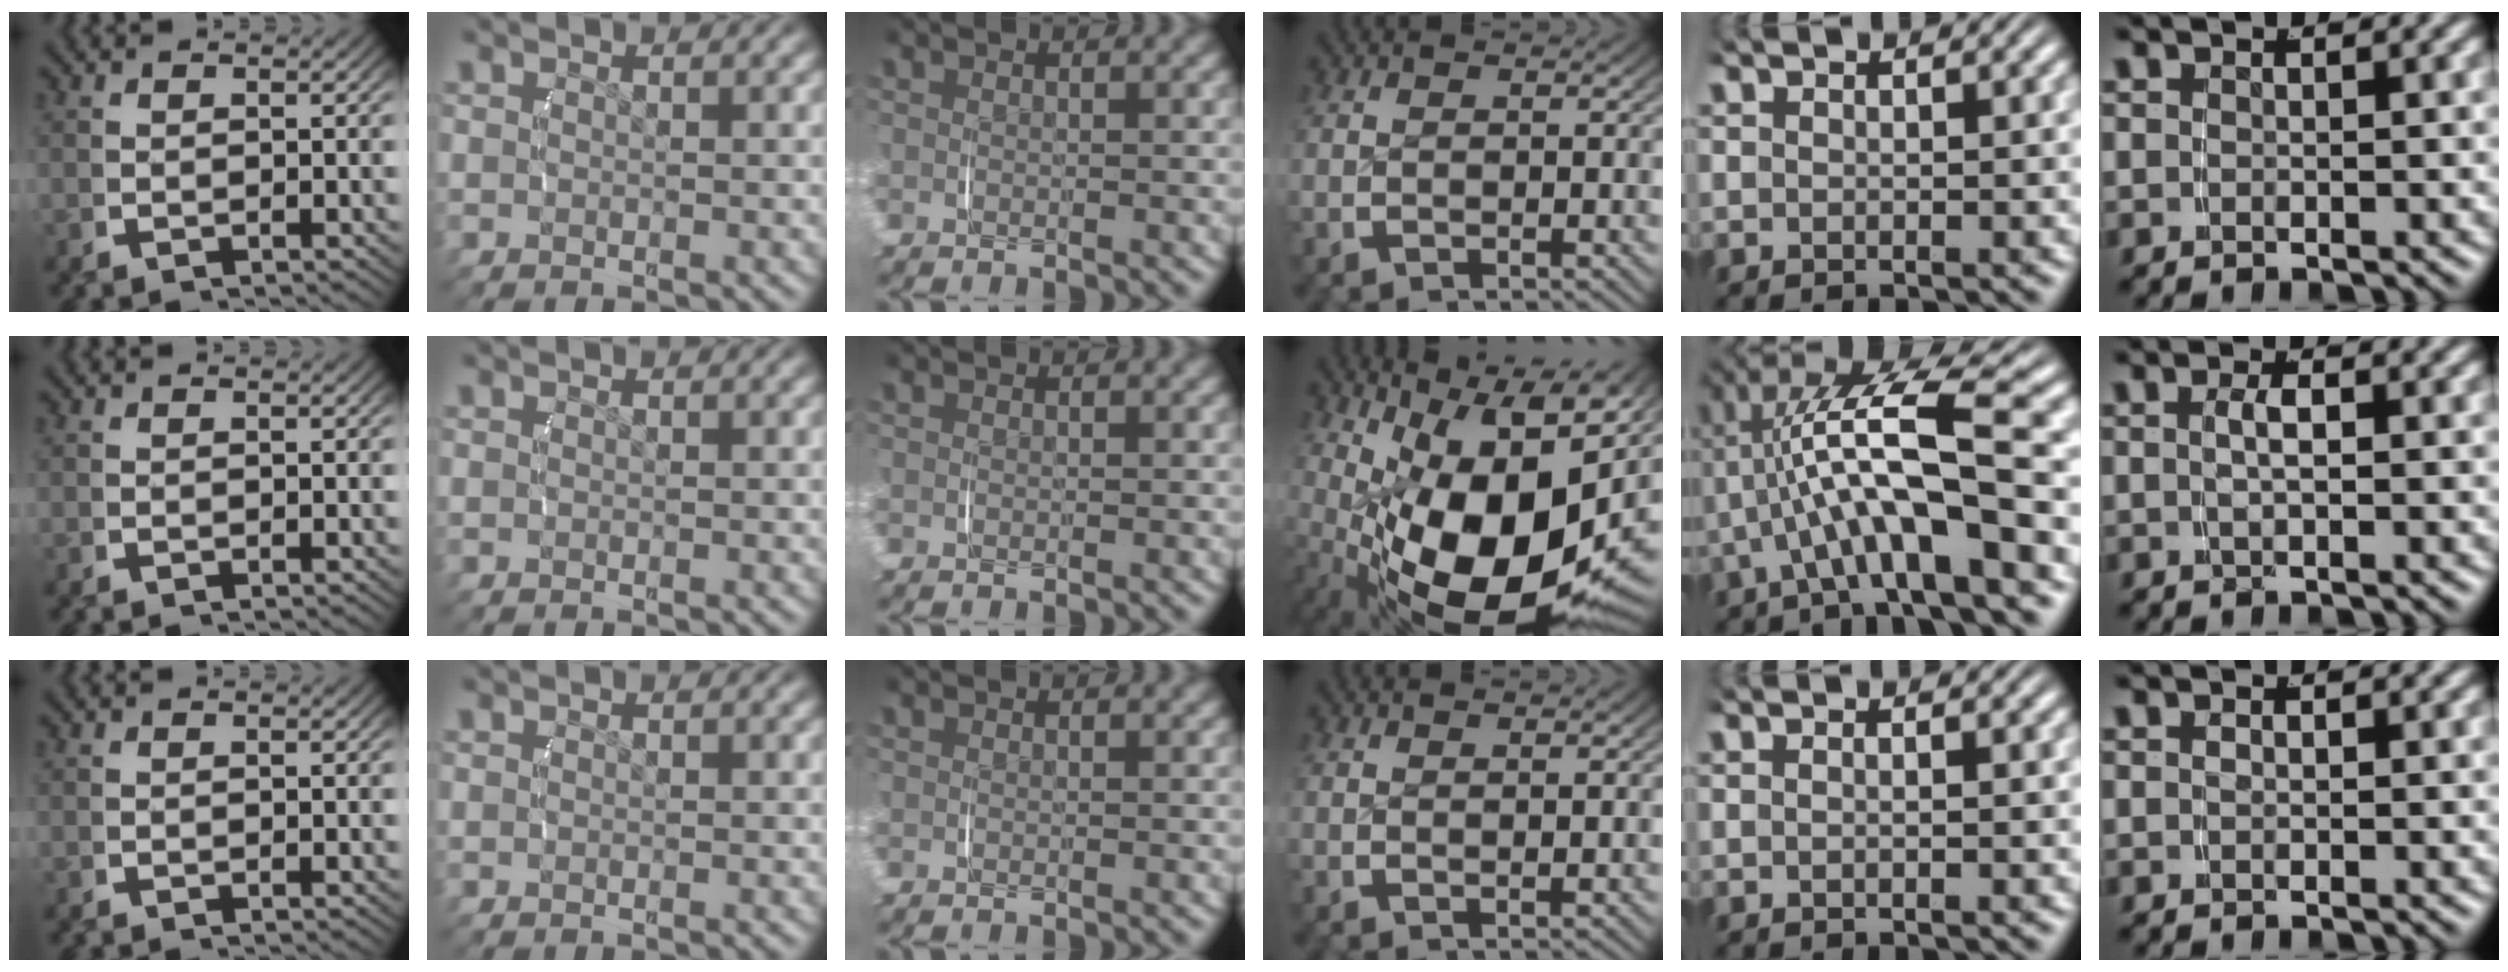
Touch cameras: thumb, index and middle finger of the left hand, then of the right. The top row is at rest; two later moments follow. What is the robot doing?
{"motion": "lift_and_place", "object": "camera"}